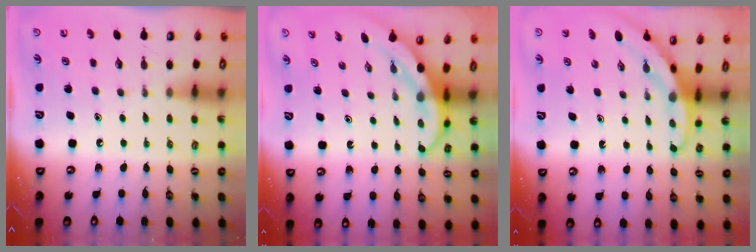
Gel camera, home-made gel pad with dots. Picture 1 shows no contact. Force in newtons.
{"total": 4.4, "press": 4.4, "slide": 0.5}
{"total": 2.9, "press": 2.9, "slide": 0.2}